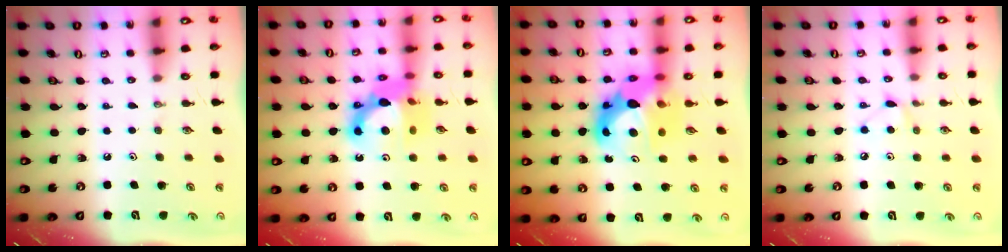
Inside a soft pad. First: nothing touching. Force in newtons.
{"total": 14.7, "press": 14.6, "slide": 1.6}
{"total": 13.9, "press": 13.8, "slide": 1.3}
{"total": 6.4, "press": 6.3, "slide": 0.7}